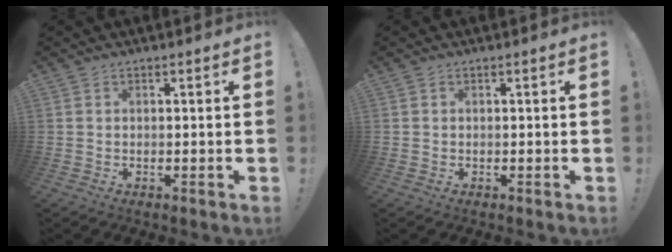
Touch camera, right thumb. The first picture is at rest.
{"total": 0.0}